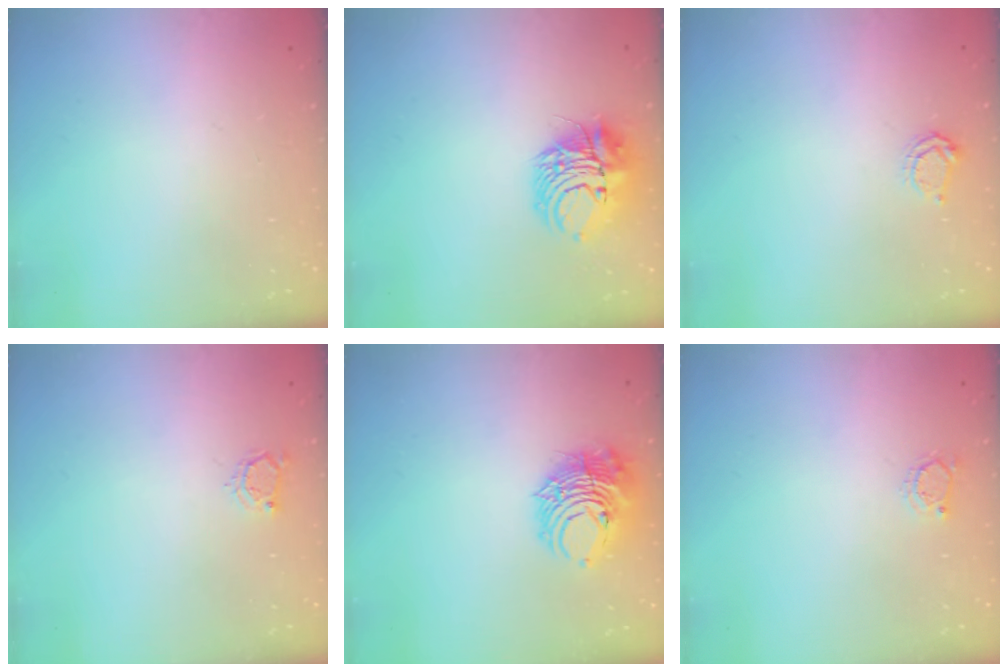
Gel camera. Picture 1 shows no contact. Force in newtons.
{"total": 10.4, "press": 10.3, "slide": 1.6}
{"total": 4.2, "press": 4.2, "slide": 0.5}
{"total": 3.7, "press": 3.6, "slide": 0.6}
{"total": 11.0, "press": 11.0, "slide": 0.8}
{"total": 3.4, "press": 3.4, "slide": 0.5}